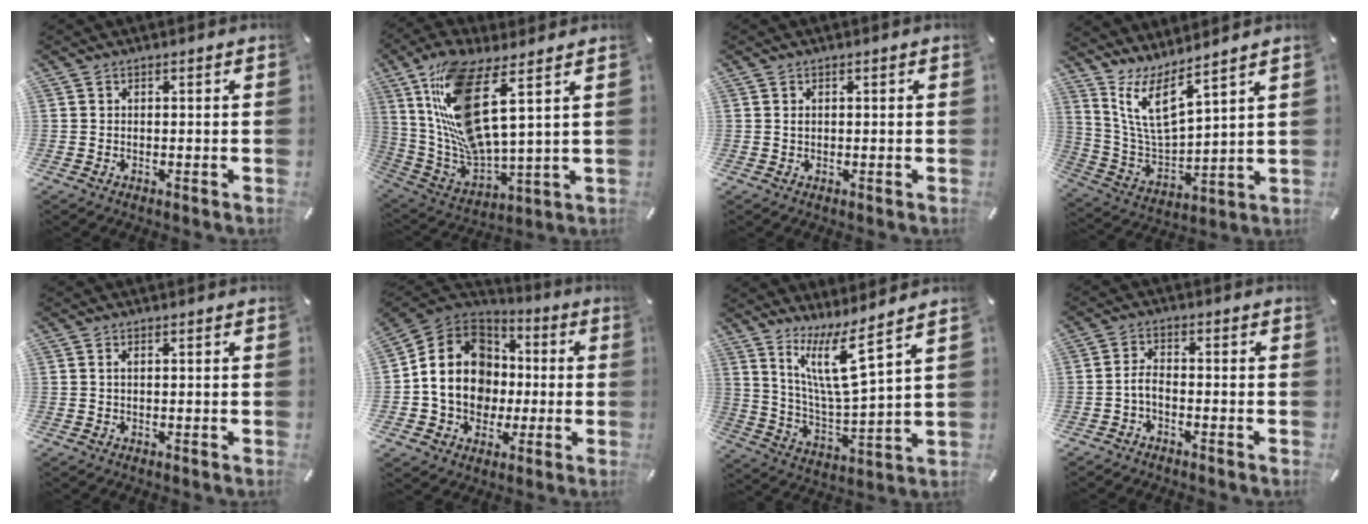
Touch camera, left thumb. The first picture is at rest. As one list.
[{"total": 16.8, "force": [7.6, 4.6, 14.3], "torque": [-0.323, -0.044, 0.121]}, {"total": 0.6, "force": [0.0, 0.6, 0.1], "torque": [-0.005, 0.002, 0.001]}, {"total": 11.4, "force": [7.9, 3.8, 7.3], "torque": [-0.180, -0.040, 0.144]}, {"total": 0.7, "force": [0.1, 0.1, 0.7], "torque": [-0.014, 0.000, 0.002]}, {"total": 16.2, "force": [-1.2, 14.0, 8.0], "torque": [-0.176, 0.019, -0.018]}, {"total": 13.3, "force": [8.9, 1.8, 9.7], "torque": [-0.200, -0.043, 0.150]}, {"total": 3.3, "force": [-1.8, 1.8, 2.2], "torque": [-0.061, 0.005, -0.039]}]